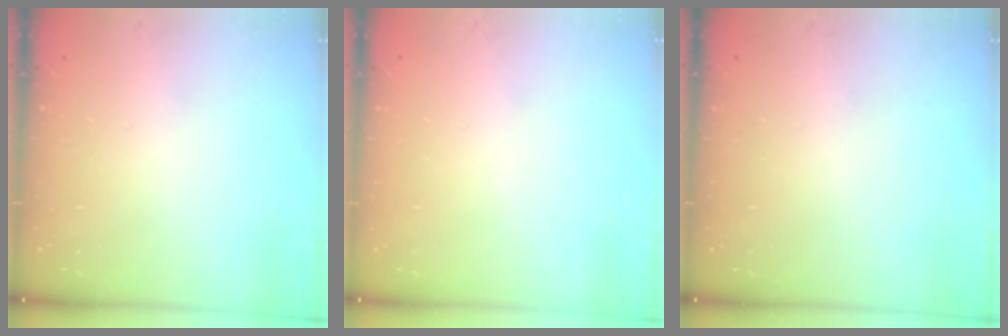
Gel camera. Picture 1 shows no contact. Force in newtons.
{"total": 0.0}
{"total": 0.0}